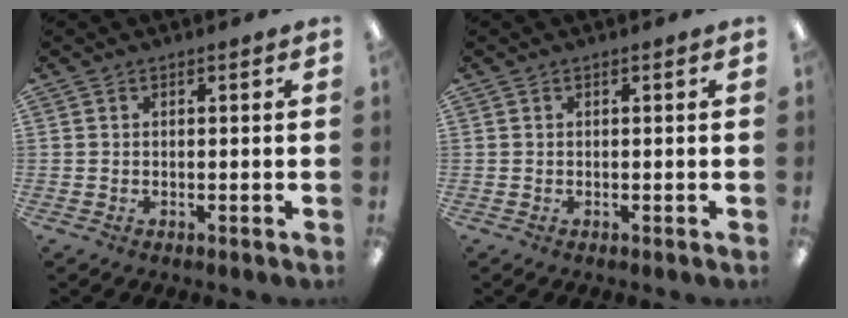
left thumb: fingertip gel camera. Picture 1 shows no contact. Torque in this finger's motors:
{"motor_torque": [0.01, 0.01, 0.09, 0.09, 0.00]}